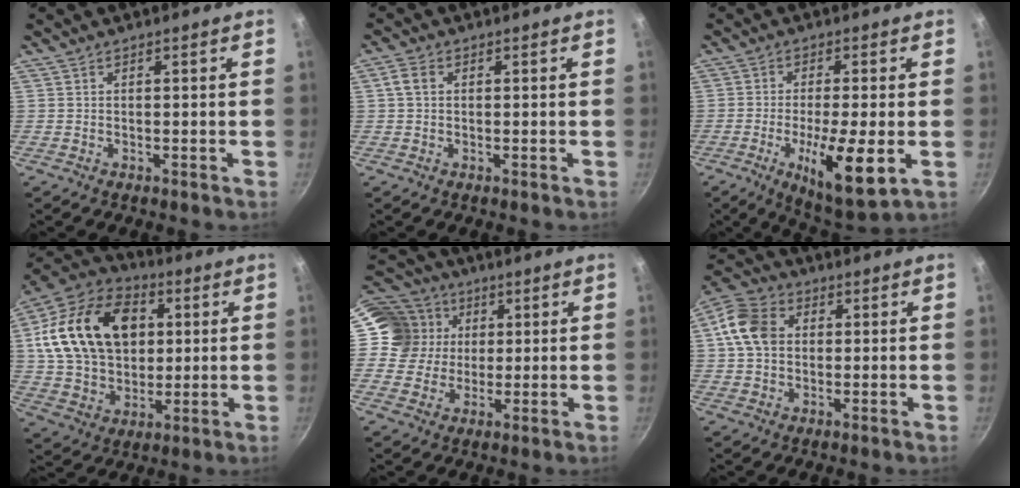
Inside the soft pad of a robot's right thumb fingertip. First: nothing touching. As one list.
[{"total": 2.6, "force": [0.5, 1.9, 1.7], "torque": [-0.033, 0.006, 0.006]}, {"total": 12.4, "force": [-3.3, 2.9, 11.6], "torque": [-0.194, -0.005, -0.051]}, {"total": 25.2, "force": [5.6, 17.8, 16.9], "torque": [-0.276, 0.009, 0.096]}, {"total": 12.1, "force": [2.2, 11.5, 3.2], "torque": [-0.037, 0.018, 0.026]}, {"total": 10.3, "force": [1.5, 8.1, 6.2], "torque": [-0.096, 0.013, 0.012]}]